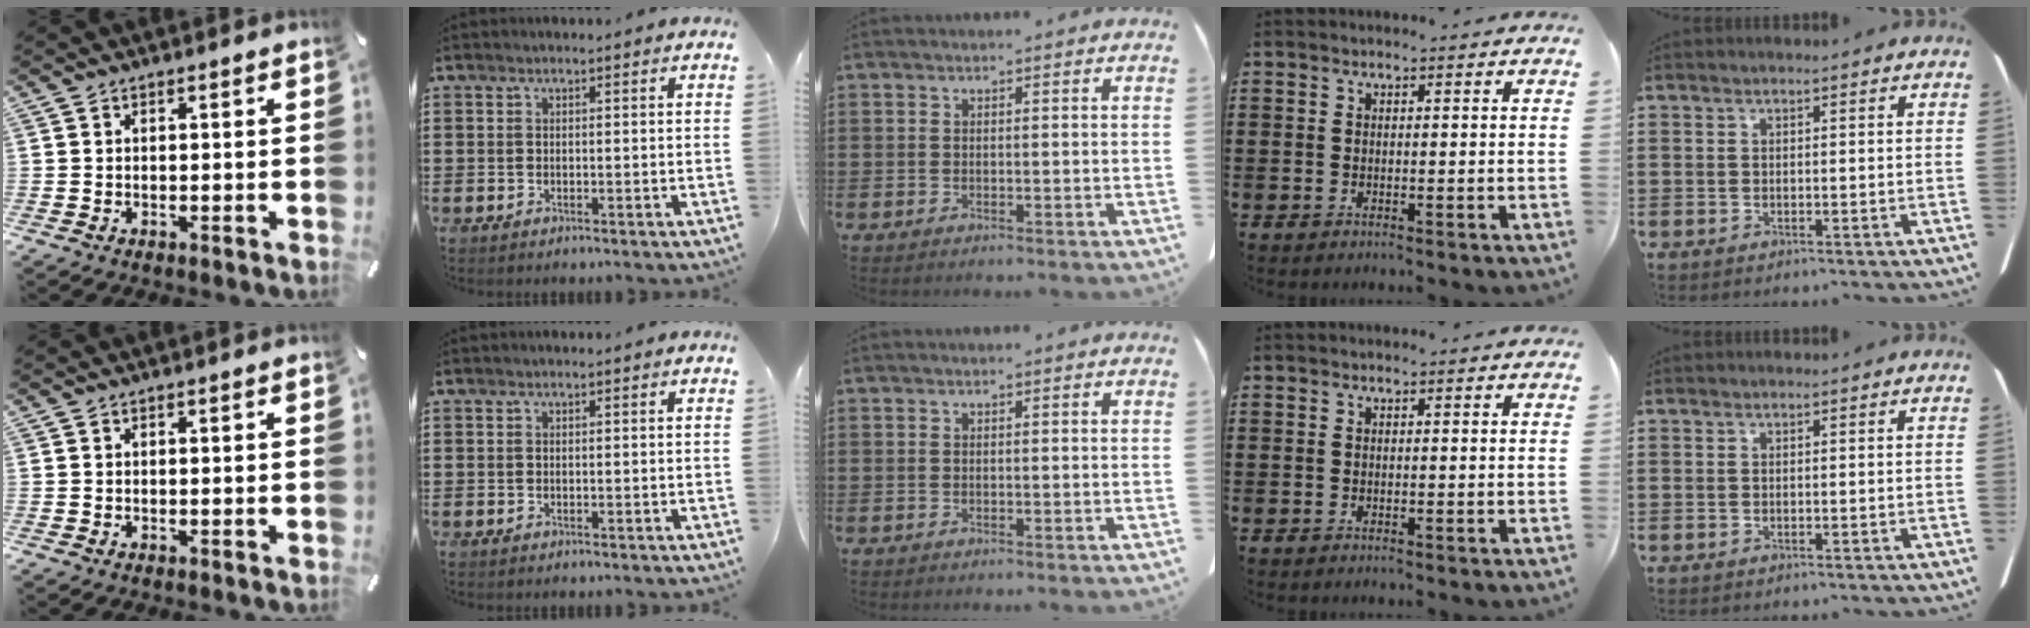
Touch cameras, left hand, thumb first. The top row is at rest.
{}